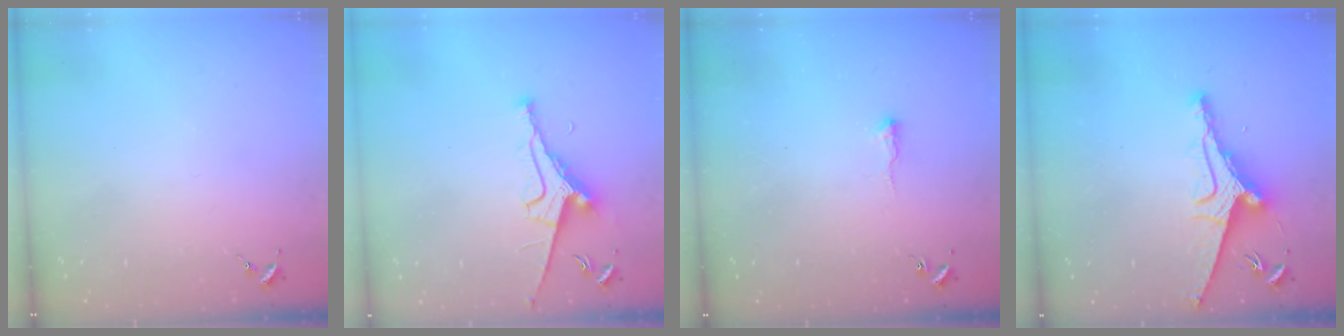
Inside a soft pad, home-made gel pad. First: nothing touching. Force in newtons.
{"total": 9.2, "press": 9.1, "slide": 1.3}
{"total": 2.9, "press": 2.9, "slide": 0.6}
{"total": 10.4, "press": 10.3, "slide": 1.3}